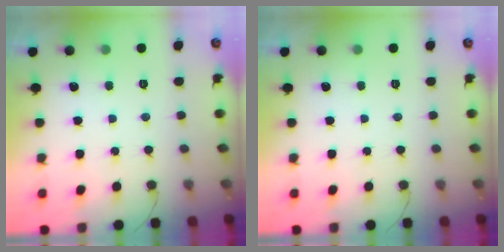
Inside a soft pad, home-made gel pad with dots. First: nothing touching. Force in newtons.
{"total": 0.0}